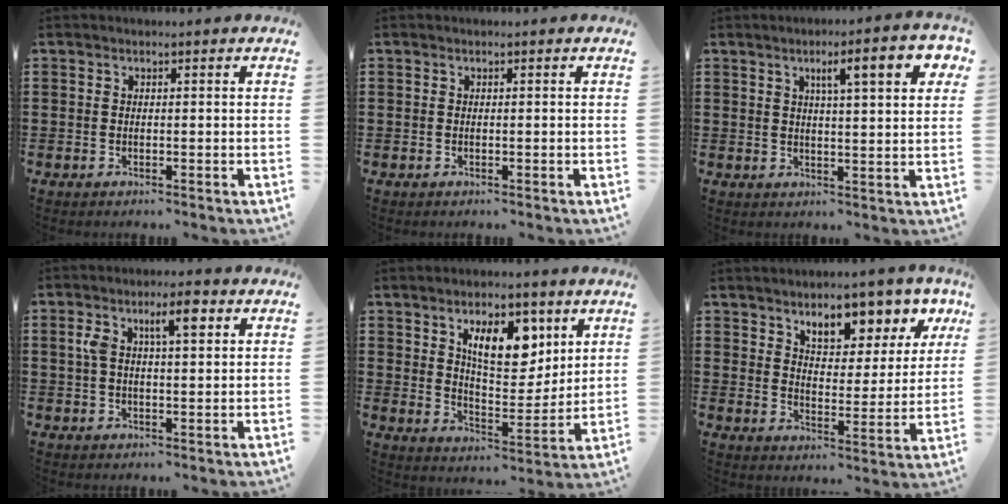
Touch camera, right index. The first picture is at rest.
{"total": 0.0}
{"total": 7.4, "force": [3.3, 1.3, 6.4], "torque": [-0.108, 0.000, 0.048]}
{"total": 6.3, "force": [2.3, 2.2, 5.5], "torque": [-0.100, 0.006, 0.033]}
{"total": 10.2, "force": [5.5, 5.1, 7.0], "torque": [-0.110, -0.011, 0.091]}
{"total": 7.7, "force": [6.3, 2.5, 3.6], "torque": [-0.065, -0.031, 0.105]}